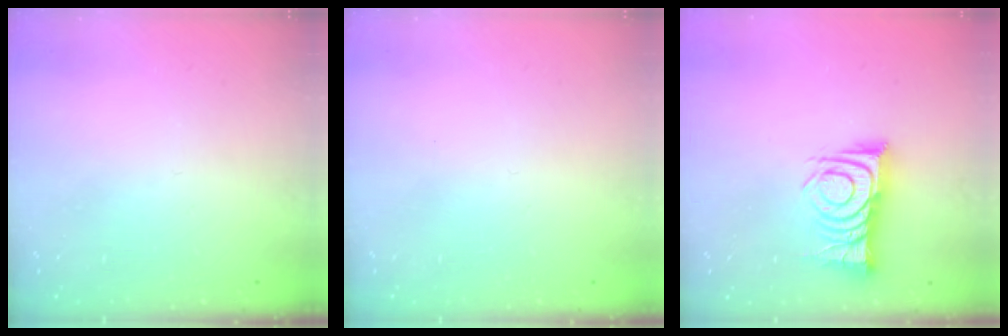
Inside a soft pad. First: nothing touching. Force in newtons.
{"total": 1.7, "press": 1.7, "slide": 0.1}
{"total": 11.5, "press": 11.5, "slide": 0.6}